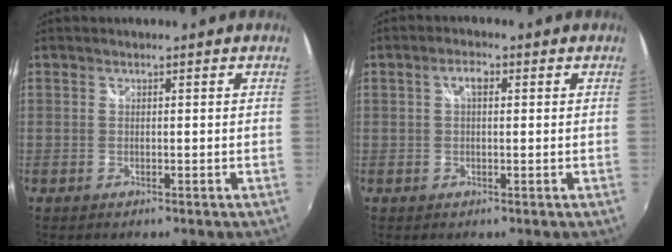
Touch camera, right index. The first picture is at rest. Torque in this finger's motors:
{"motor_torque": [0.71, 0.20, 0.20, 0.05]}